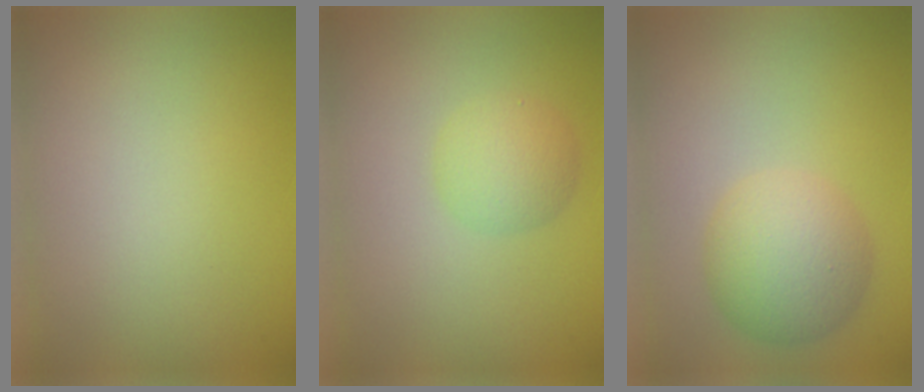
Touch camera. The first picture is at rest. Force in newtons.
{"total": 2.8, "press": 2.8, "slide": 0.1}
{"total": 4.9, "press": 4.9, "slide": 0.1}